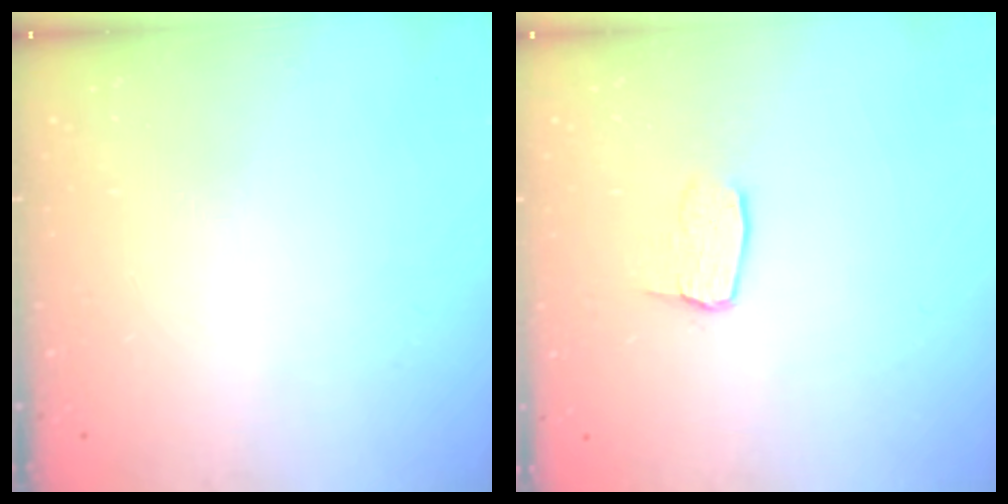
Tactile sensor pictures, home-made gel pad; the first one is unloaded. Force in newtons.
{"total": 3.0, "press": 3.0, "slide": 0.2}